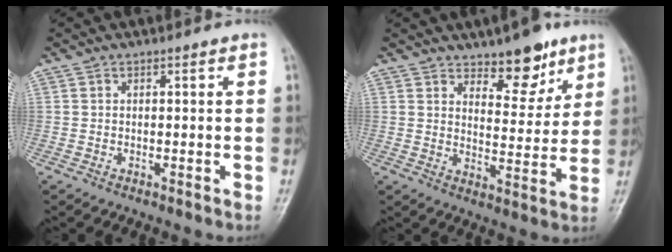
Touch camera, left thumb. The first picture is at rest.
{"total": 9.3, "force": [6.5, 4.0, 5.2], "torque": [-0.042, -0.048, 0.100]}